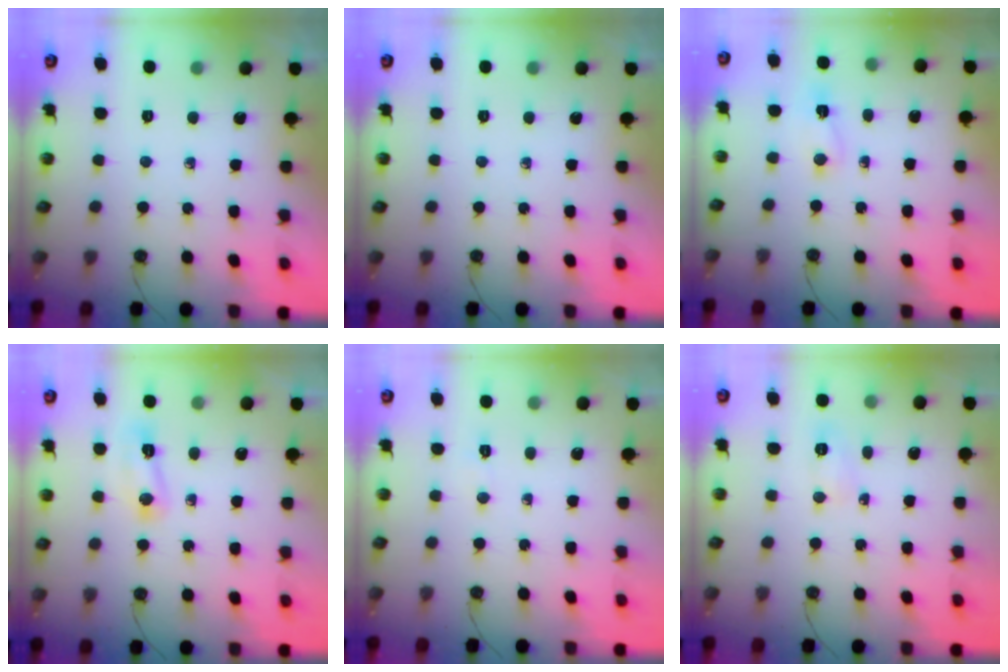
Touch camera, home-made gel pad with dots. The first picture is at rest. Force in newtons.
{"total": 0.0}
{"total": 3.4, "press": 2.6, "slide": 2.2}
{"total": 5.3, "press": 5.3, "slide": 0.7}
{"total": 18.8, "press": 4.8, "slide": 18.1}
{"total": 4.7, "press": 4.4, "slide": 1.5}